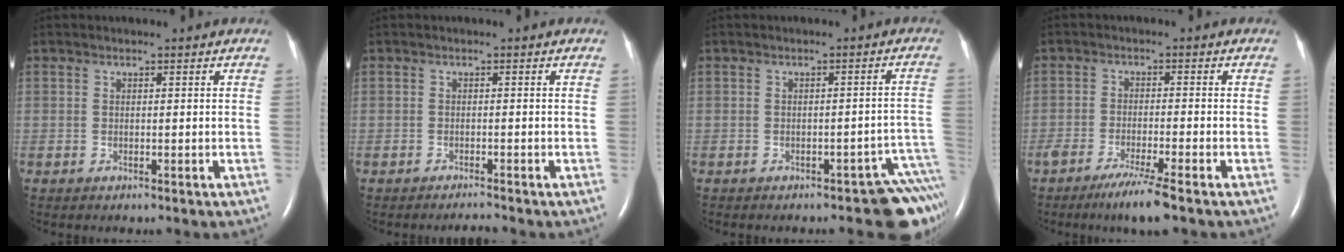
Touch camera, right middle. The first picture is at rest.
{"total": 1.1, "force": [-1.0, -0.2, 0.1], "torque": [-0.005, -0.006, -0.014]}
{"total": 6.9, "force": [-5.6, 2.3, 3.3], "torque": [-0.009, 0.026, -0.064]}
{"total": 5.9, "force": [-4.1, -0.2, 4.2], "torque": [-0.078, -0.016, -0.074]}